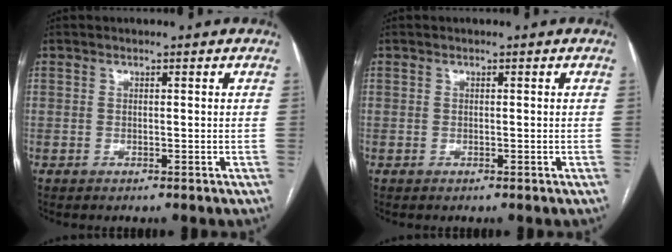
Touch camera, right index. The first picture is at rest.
{"total": 0.0}